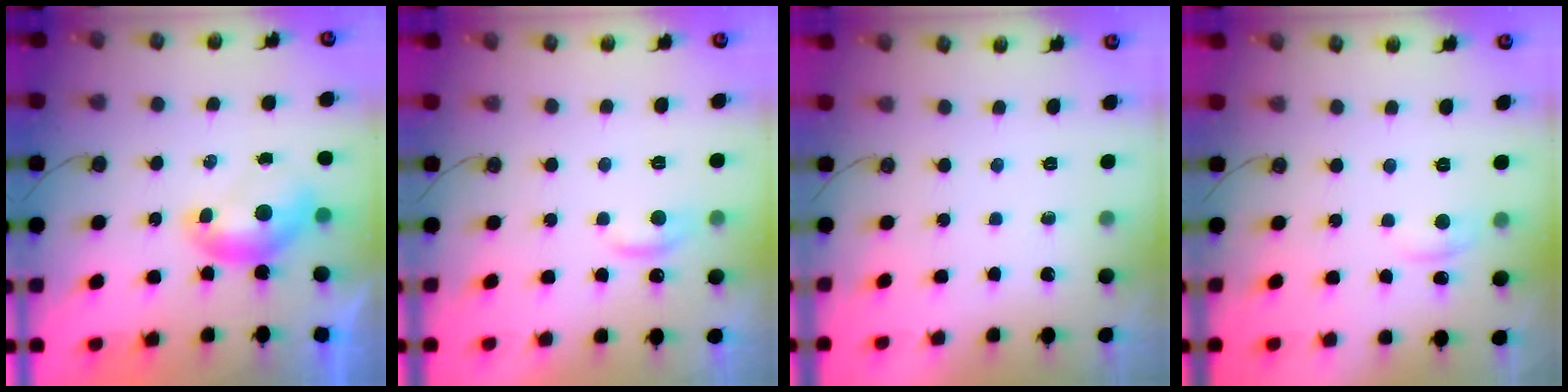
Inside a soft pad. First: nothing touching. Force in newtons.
{"total": 0.6, "press": 0.2, "slide": 0.6}
{"total": 0.0}
{"total": 0.7, "press": 0.1, "slide": 0.7}